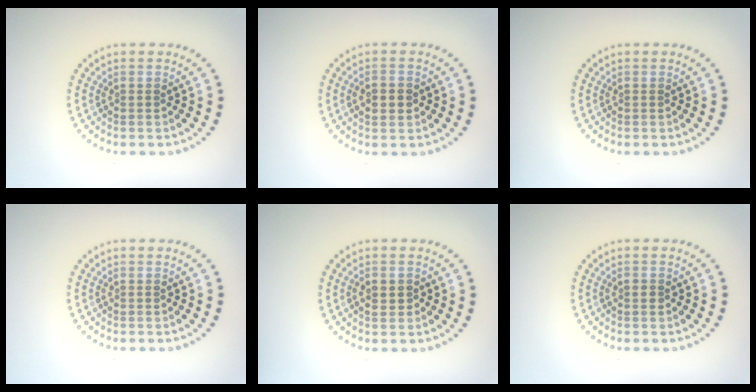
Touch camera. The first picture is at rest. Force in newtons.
{"total": 1.9, "press": 1.8, "slide": 0.2}
{"total": 0.0}
{"total": 0.0}
{"total": 1.4, "press": 1.4, "slide": 0.3}
{"total": 0.9, "press": 0.9, "slide": 0.0}